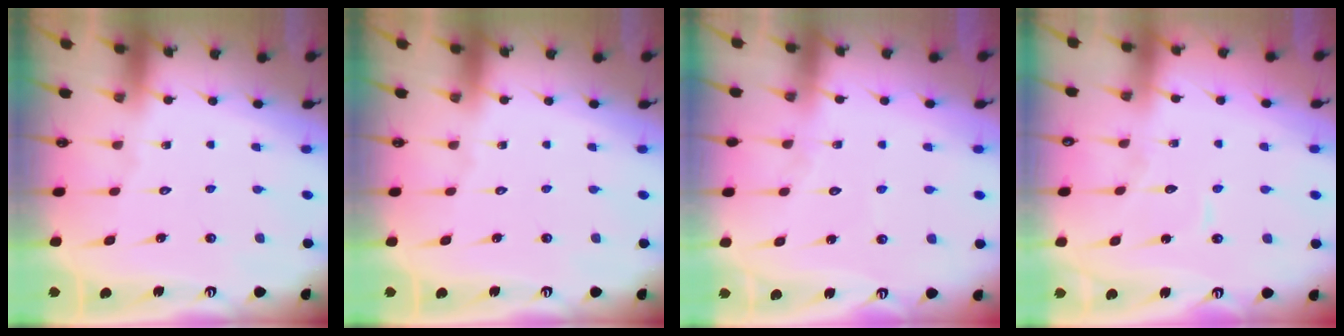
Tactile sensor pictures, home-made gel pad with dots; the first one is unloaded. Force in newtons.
{"total": 0.0}
{"total": 4.5, "press": 4.4, "slide": 0.3}
{"total": 4.8, "press": 4.8, "slide": 0.6}